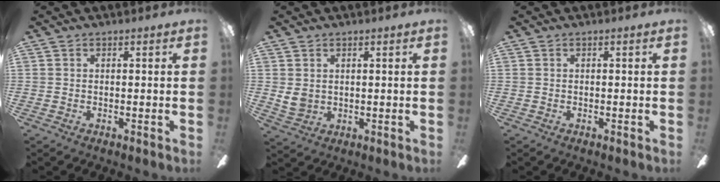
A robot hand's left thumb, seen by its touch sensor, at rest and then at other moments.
{"total": 3.8, "force": [1.9, 2.9, 1.7], "torque": [-0.034, -0.005, 0.034]}
{"total": 0.0}